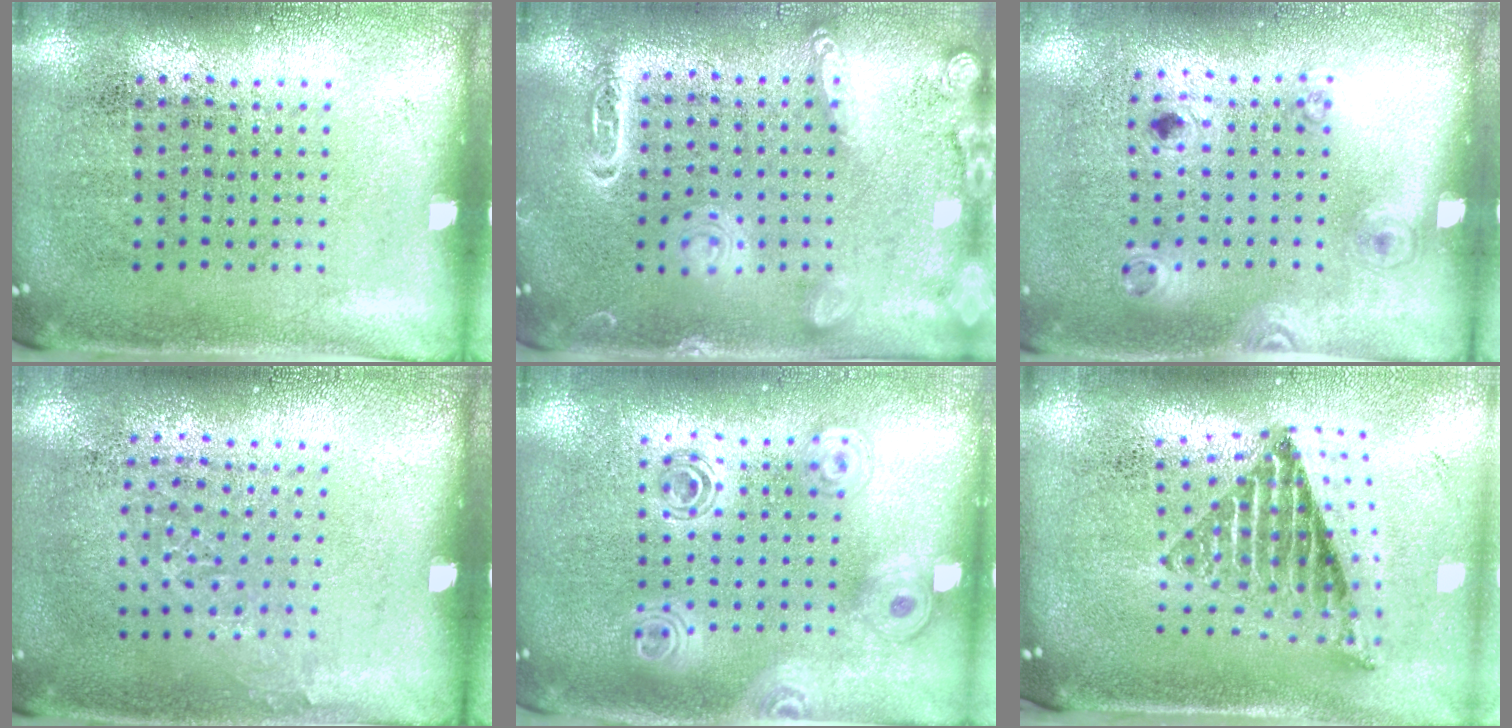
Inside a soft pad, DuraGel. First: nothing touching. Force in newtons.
{"total": 1.9, "press": 1.8, "slide": 0.4}
{"total": 1.2, "press": 0.8, "slide": 0.9}
{"total": 0.9, "press": 0.7, "slide": 0.5}
{"total": 1.7, "press": 1.5, "slide": 0.8}
{"total": 1.7, "press": 1.4, "slide": 1.0}